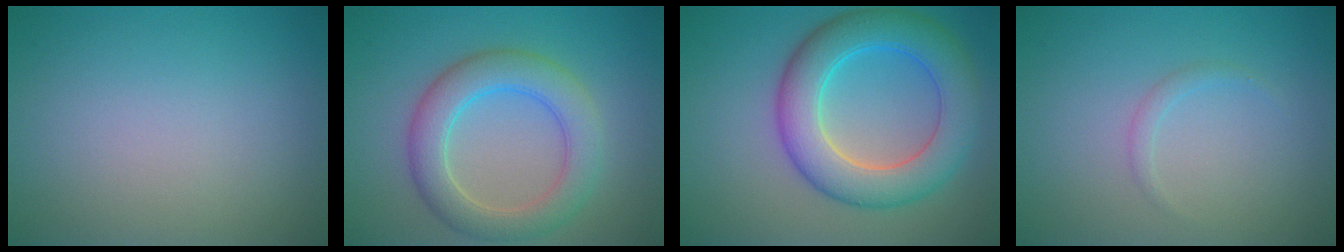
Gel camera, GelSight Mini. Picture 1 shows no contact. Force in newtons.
{"total": 5.3, "press": 5.3, "slide": 0.2}
{"total": 7.6, "press": 7.6, "slide": 0.2}
{"total": 0.9, "press": 0.9, "slide": 0.0}